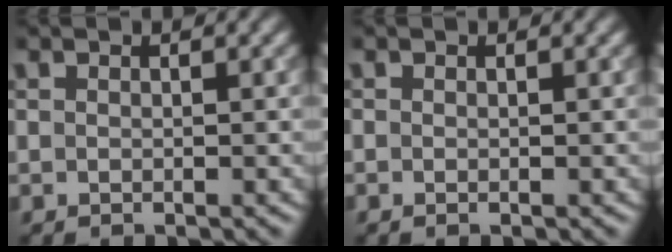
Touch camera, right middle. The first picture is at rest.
{"total": 0.0}